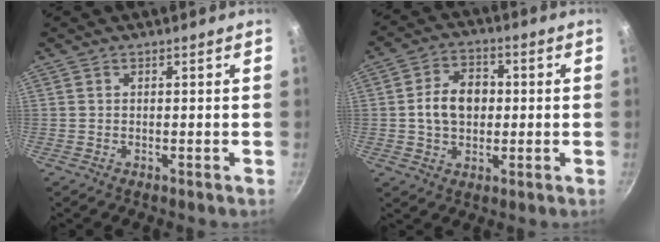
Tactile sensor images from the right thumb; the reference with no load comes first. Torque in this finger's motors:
{"motor_torque": [-0.13, 0.32, 0.55, -0.37, 0.21]}